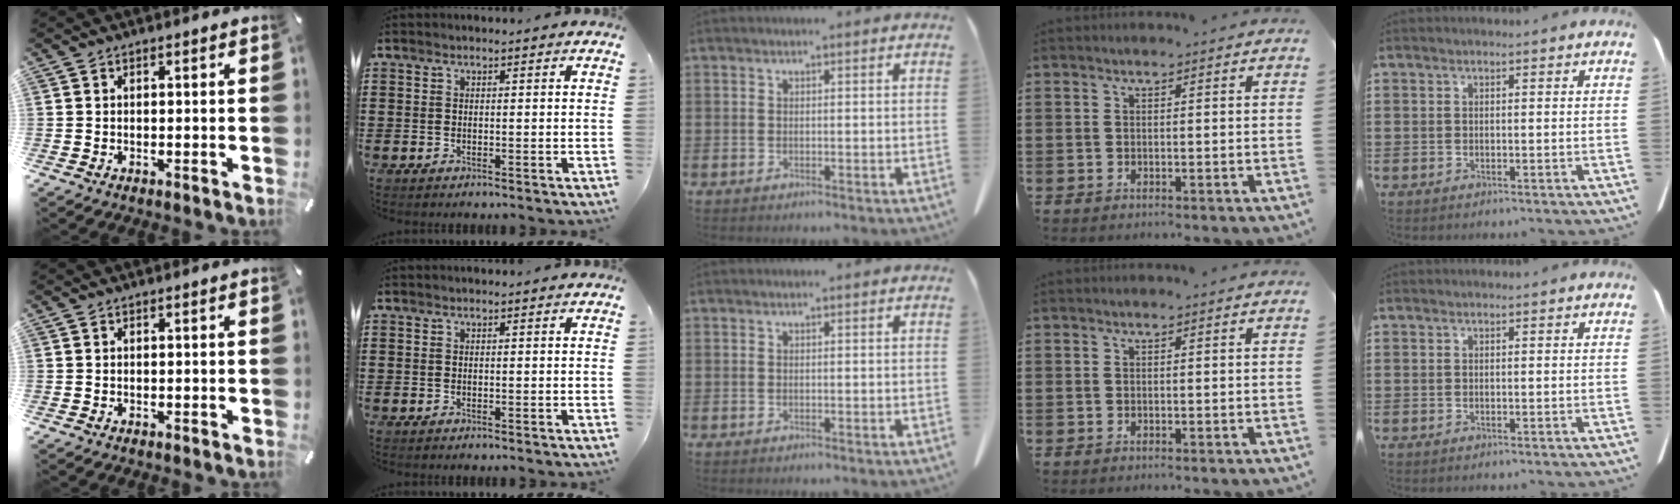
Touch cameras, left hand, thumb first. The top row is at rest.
{}